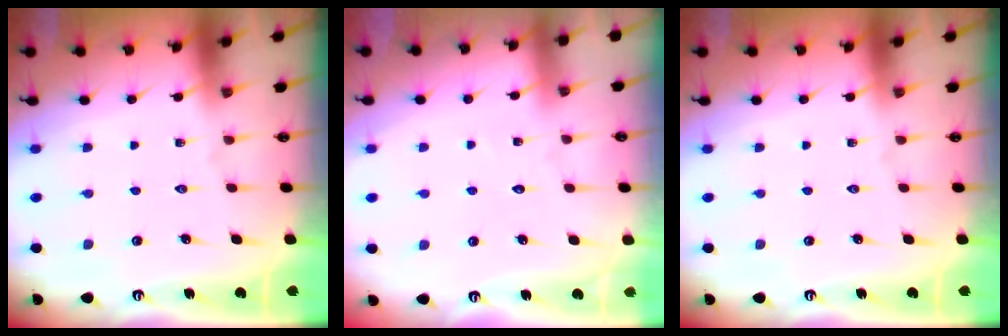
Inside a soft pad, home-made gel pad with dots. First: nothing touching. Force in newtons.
{"total": 2.6, "press": 2.5, "slide": 0.3}
{"total": 0.0}